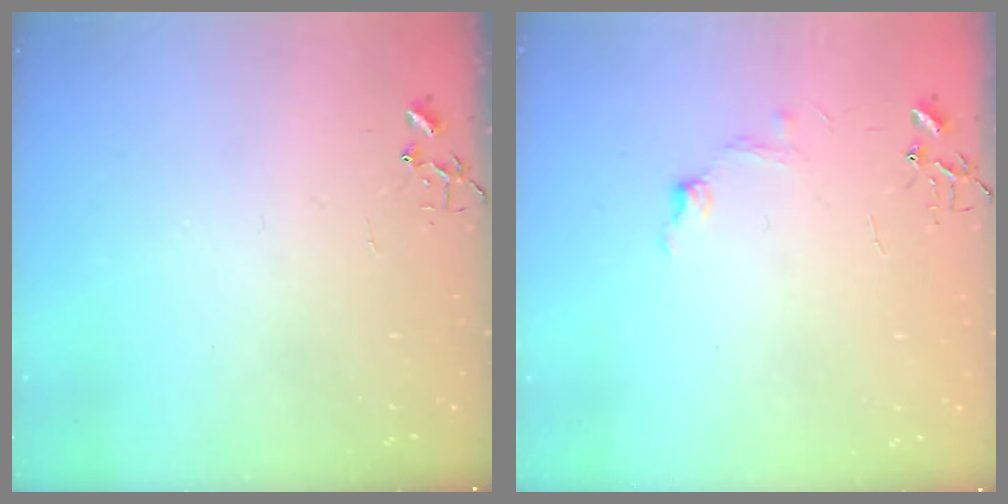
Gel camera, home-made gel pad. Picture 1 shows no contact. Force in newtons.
{"total": 7.3, "press": 7.2, "slide": 1.0}